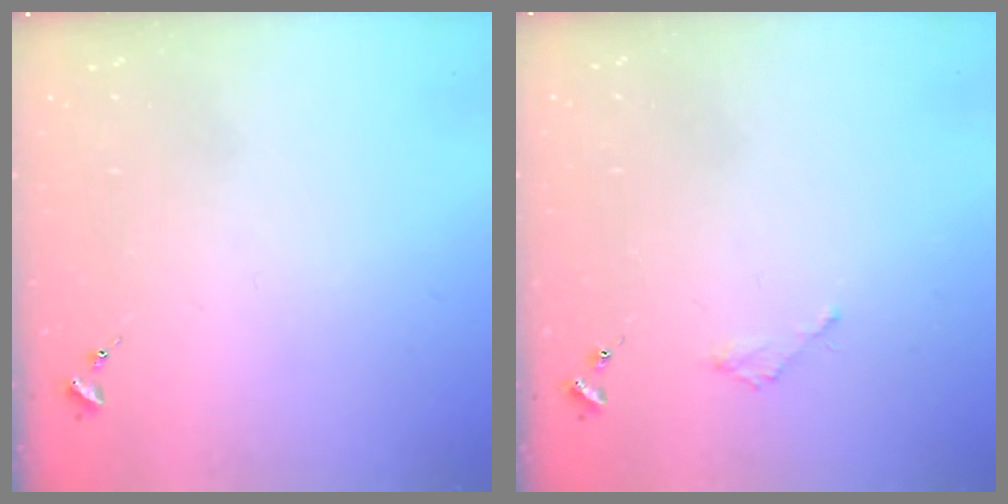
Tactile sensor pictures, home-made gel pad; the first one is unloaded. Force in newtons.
{"total": 2.1, "press": 2.1, "slide": 0.2}